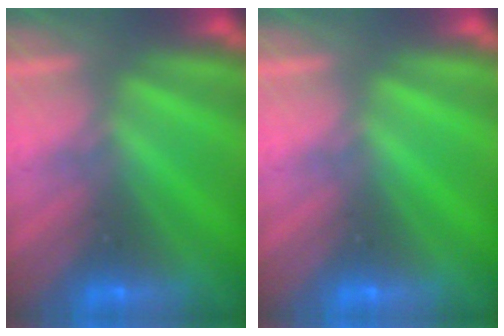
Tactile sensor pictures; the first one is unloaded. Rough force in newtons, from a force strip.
{"total": 0.0}